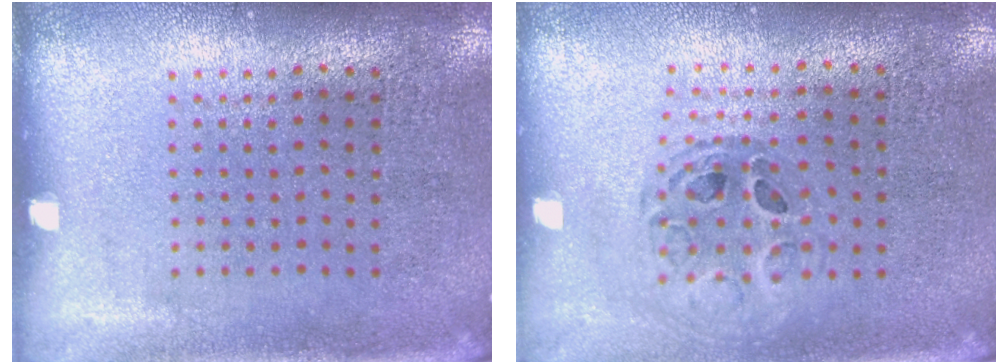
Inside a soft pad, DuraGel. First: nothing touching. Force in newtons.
{"total": 0.8, "press": 0.8, "slide": 0.1}